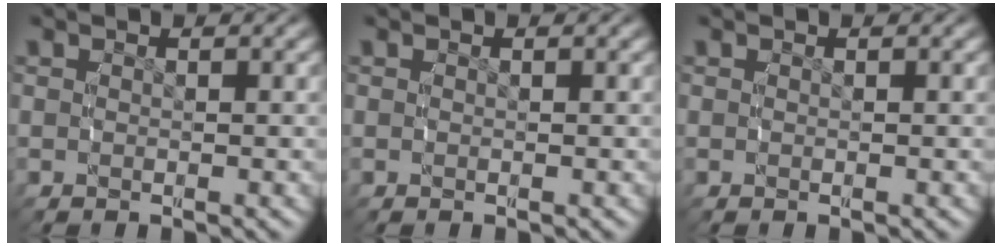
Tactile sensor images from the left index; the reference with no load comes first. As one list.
[{"total": 0.0}, {"total": 0.0}]